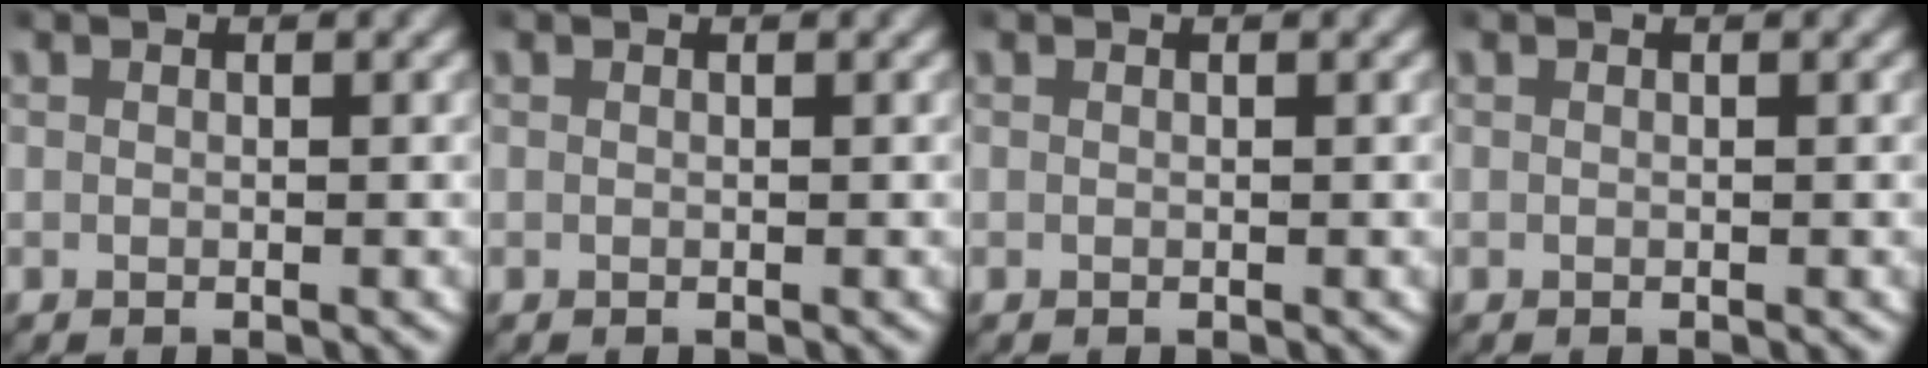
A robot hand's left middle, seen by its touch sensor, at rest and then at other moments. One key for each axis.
{"total": 0.0}
{"total": 0.0}
{"total": 0.0}